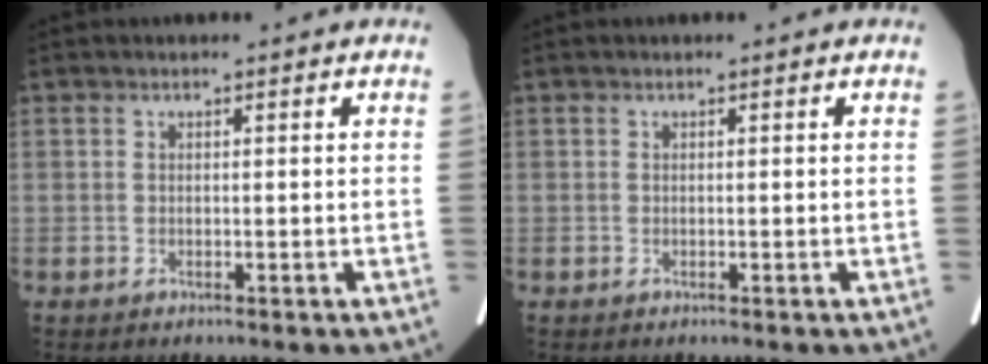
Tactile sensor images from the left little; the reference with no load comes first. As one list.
[{"total": 0.0}]